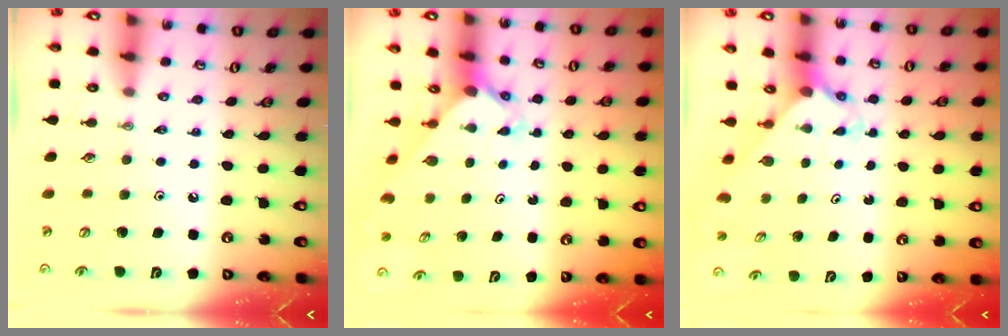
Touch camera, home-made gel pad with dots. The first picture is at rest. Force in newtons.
{"total": 2.6, "press": 2.6, "slide": 0.2}
{"total": 2.3, "press": 2.3, "slide": 0.2}